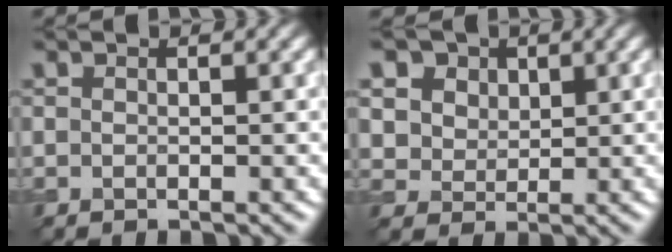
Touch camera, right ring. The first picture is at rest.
{"total": 7.8, "force": [4.2, 5.7, 3.3], "torque": [-0.080, 0.006, 0.065]}